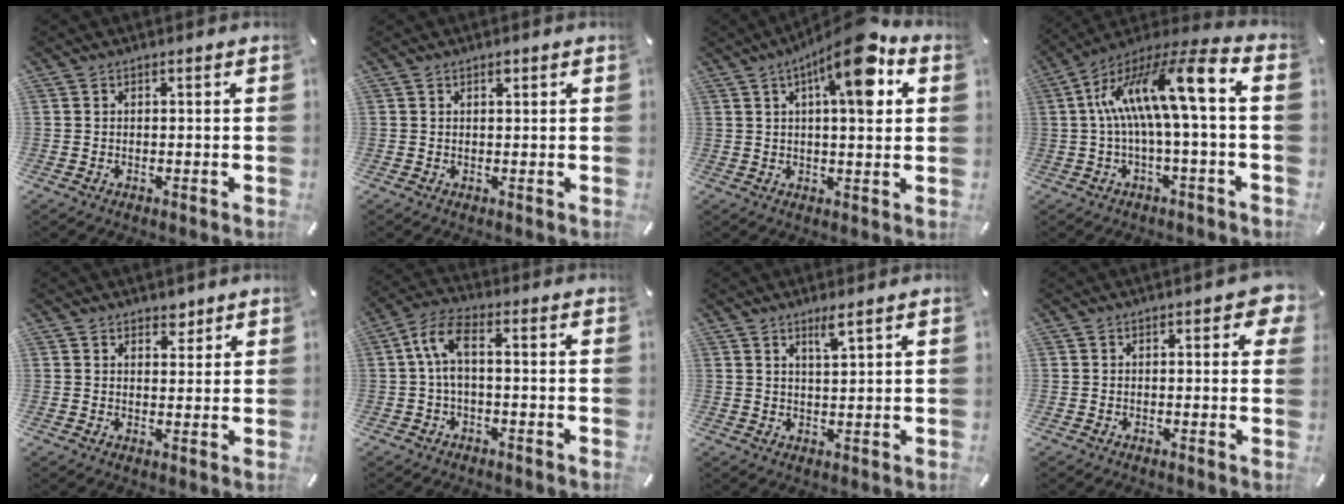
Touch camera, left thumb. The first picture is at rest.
{"total": 0.9, "force": [0.6, 0.5, 0.4], "torque": [0.000, -0.001, 0.009]}
{"total": 14.7, "force": [6.2, 4.0, 12.7], "torque": [-0.187, -0.027, 0.093]}
{"total": 15.7, "force": [2.3, 2.8, 15.3], "torque": [-0.305, -0.008, 0.029]}
{"total": 3.3, "force": [2.6, 2.0, 0.4], "torque": [0.013, -0.012, 0.044]}
{"total": 7.7, "force": [-0.3, 3.5, 6.9], "torque": [-0.148, 0.004, -0.008]}
{"total": 3.5, "force": [2.6, 0.2, 2.3], "torque": [-0.043, -0.006, 0.044]}
{"total": 3.2, "force": [1.1, 1.8, 2.4], "torque": [-0.018, -0.004, 0.013]}